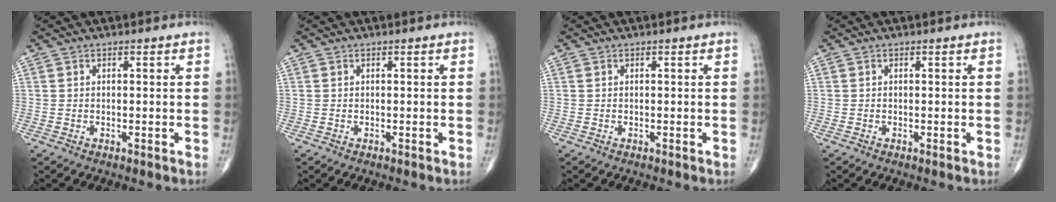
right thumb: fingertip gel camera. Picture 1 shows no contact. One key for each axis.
{"total": 0.0}
{"total": 0.0}
{"total": 0.0}